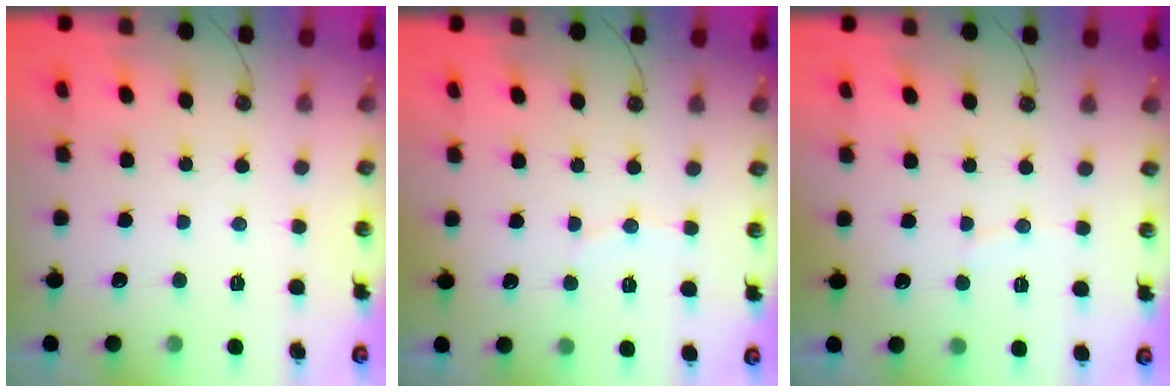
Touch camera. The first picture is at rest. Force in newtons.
{"total": 3.8, "press": 3.4, "slide": 1.7}
{"total": 2.5, "press": 2.5, "slide": 0.2}